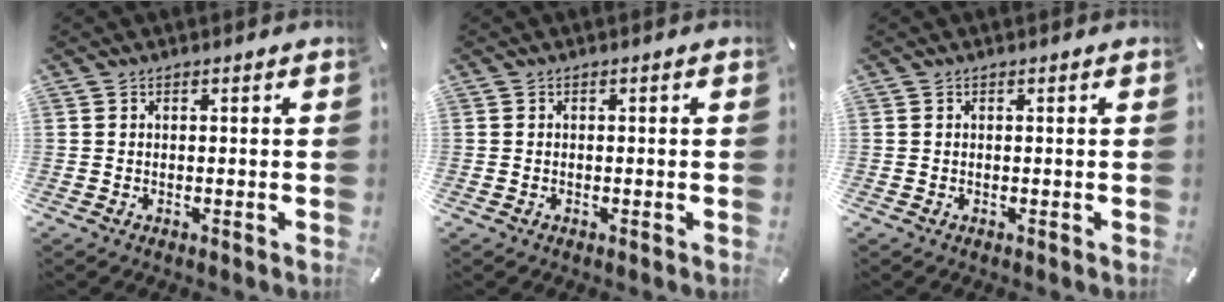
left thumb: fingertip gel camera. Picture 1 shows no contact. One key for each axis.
{"total": 0.0}
{"total": 0.0}